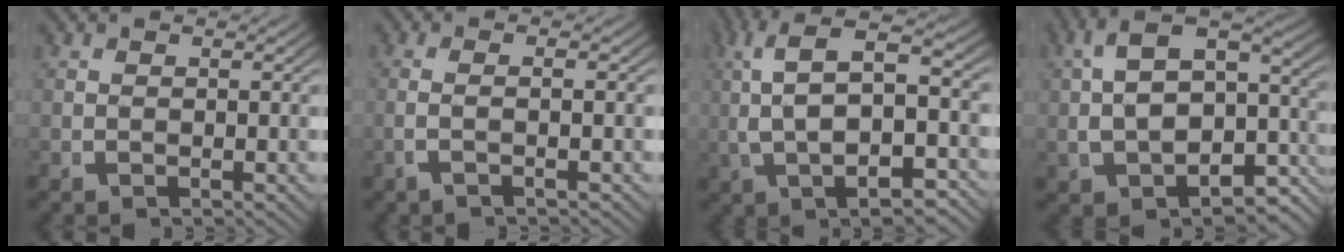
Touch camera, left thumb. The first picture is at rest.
{"total": 2.0, "force": [-0.3, -0.3, 2.0], "torque": [-0.053, 0.000, -0.004]}
{"total": 9.9, "force": [1.5, 4.9, 8.5], "torque": [-0.150, 0.011, 0.025]}
{"total": 9.4, "force": [-0.6, 6.0, 7.2], "torque": [-0.125, -0.012, 0.004]}